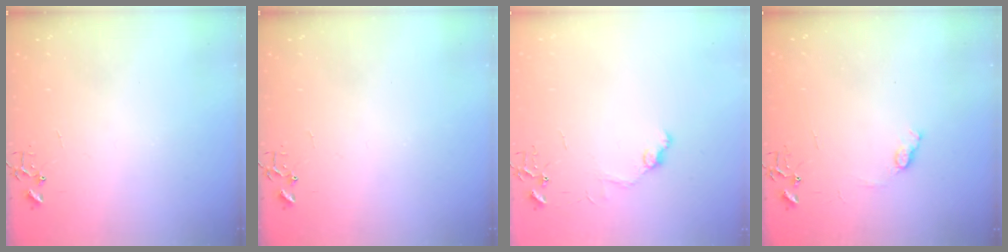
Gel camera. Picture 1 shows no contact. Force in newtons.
{"total": 0.0}
{"total": 8.2, "press": 8.2, "slide": 0.8}
{"total": 6.8, "press": 6.8, "slide": 0.8}